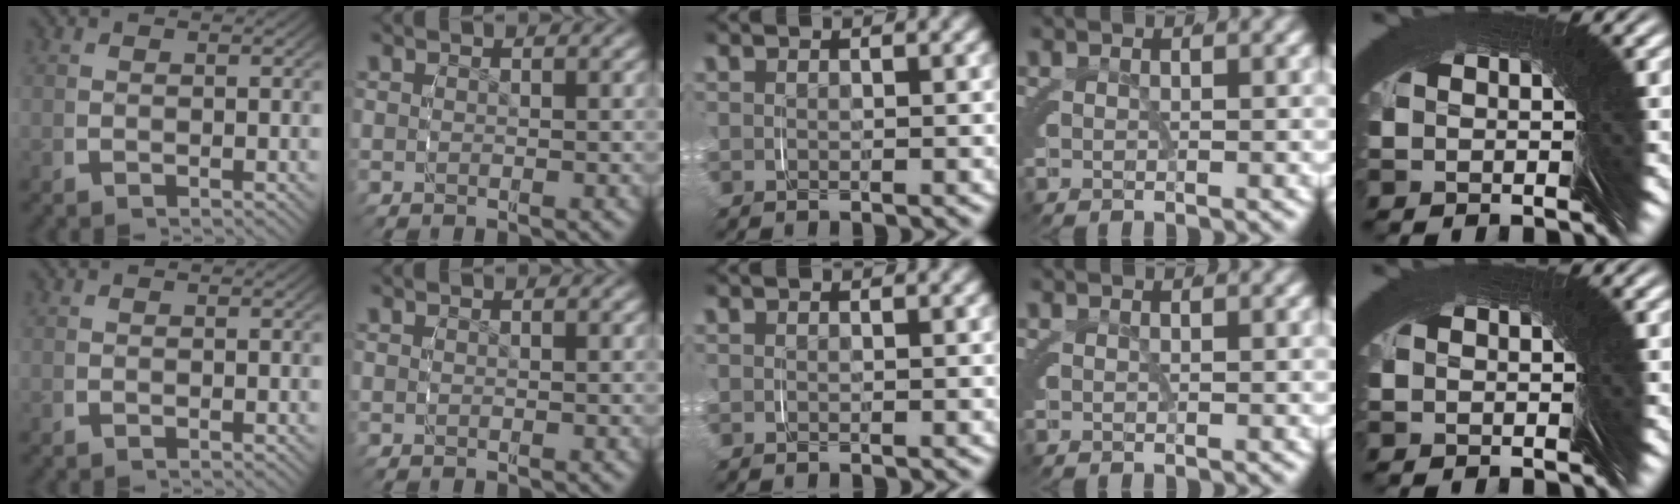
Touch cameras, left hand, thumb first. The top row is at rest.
{}